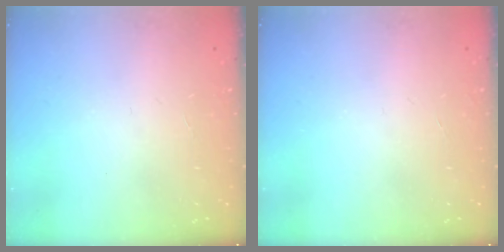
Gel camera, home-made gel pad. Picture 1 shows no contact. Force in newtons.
{"total": 0.0}